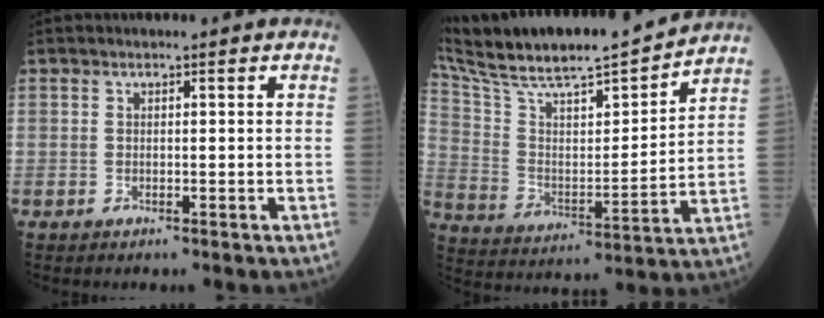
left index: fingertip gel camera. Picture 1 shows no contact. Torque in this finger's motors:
{"motor_torque": [0.60, -1.42, 0.55, 0.14]}